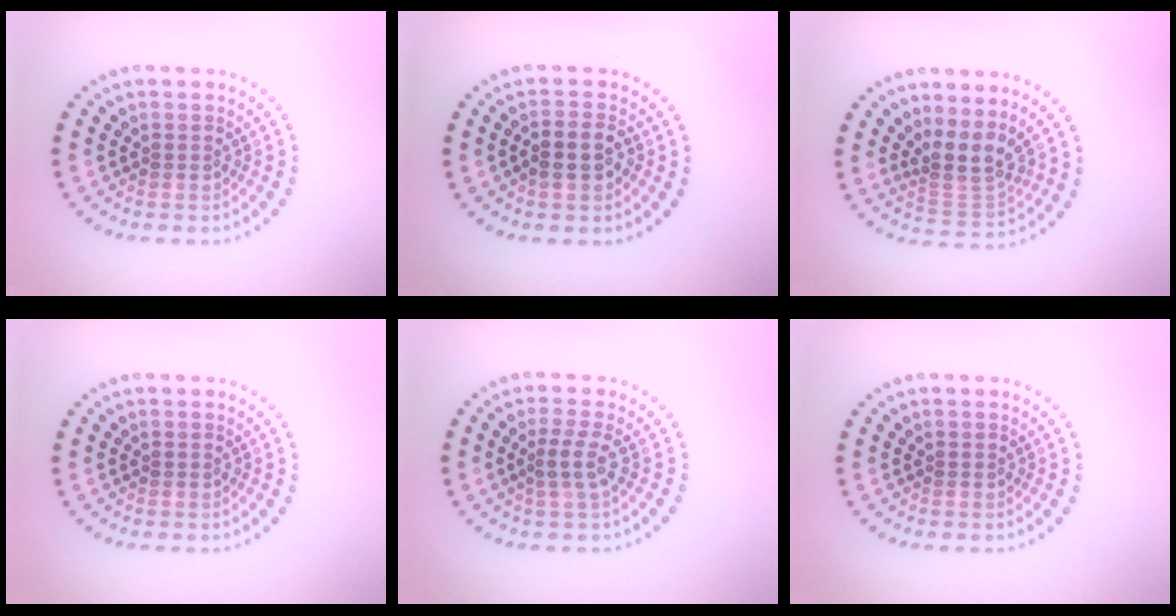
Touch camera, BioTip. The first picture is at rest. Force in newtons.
{"total": 2.8, "press": 2.7, "slide": 0.7}
{"total": 3.3, "press": 2.4, "slide": 2.3}
{"total": 0.0}
{"total": 1.8, "press": 1.4, "slide": 1.0}
{"total": 0.0}